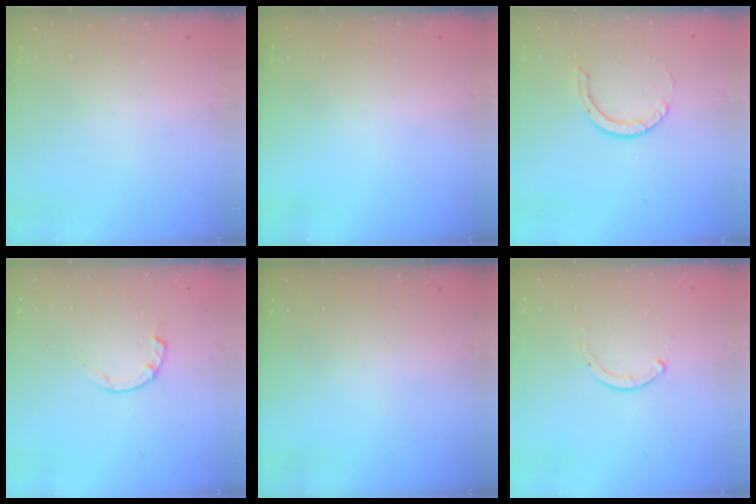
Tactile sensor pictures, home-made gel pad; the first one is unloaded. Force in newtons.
{"total": 0.0}
{"total": 4.6, "press": 4.6, "slide": 0.3}
{"total": 2.3, "press": 2.3, "slide": 0.4}
{"total": 0.0}
{"total": 0.0}